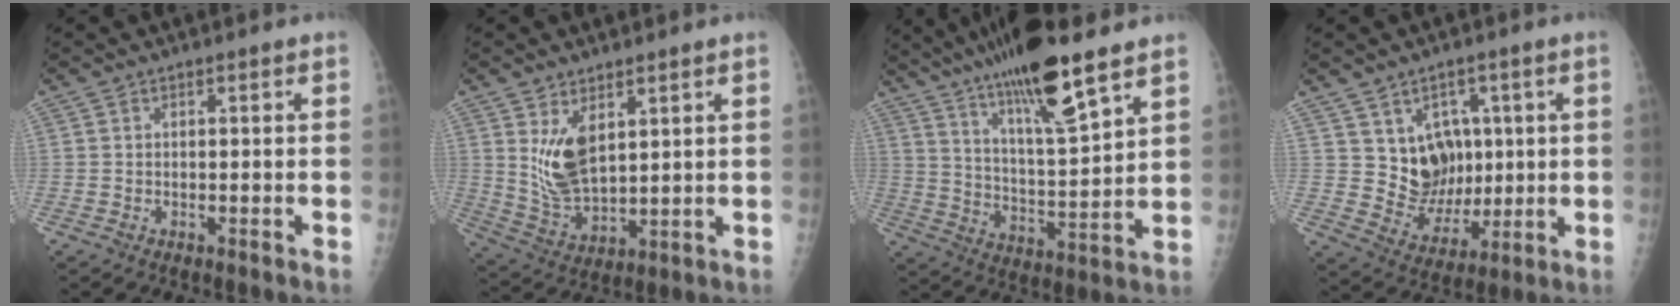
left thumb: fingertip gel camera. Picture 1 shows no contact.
{"total": 9.4, "force": [3.6, 4.8, 7.2], "torque": [-0.121, -0.029, 0.085]}
{"total": 20.0, "force": [13.9, 2.8, 14.1], "torque": [-0.237, -0.062, 0.248]}
{"total": 13.5, "force": [2.8, 11.1, 7.2], "torque": [-0.061, -0.020, 0.078]}